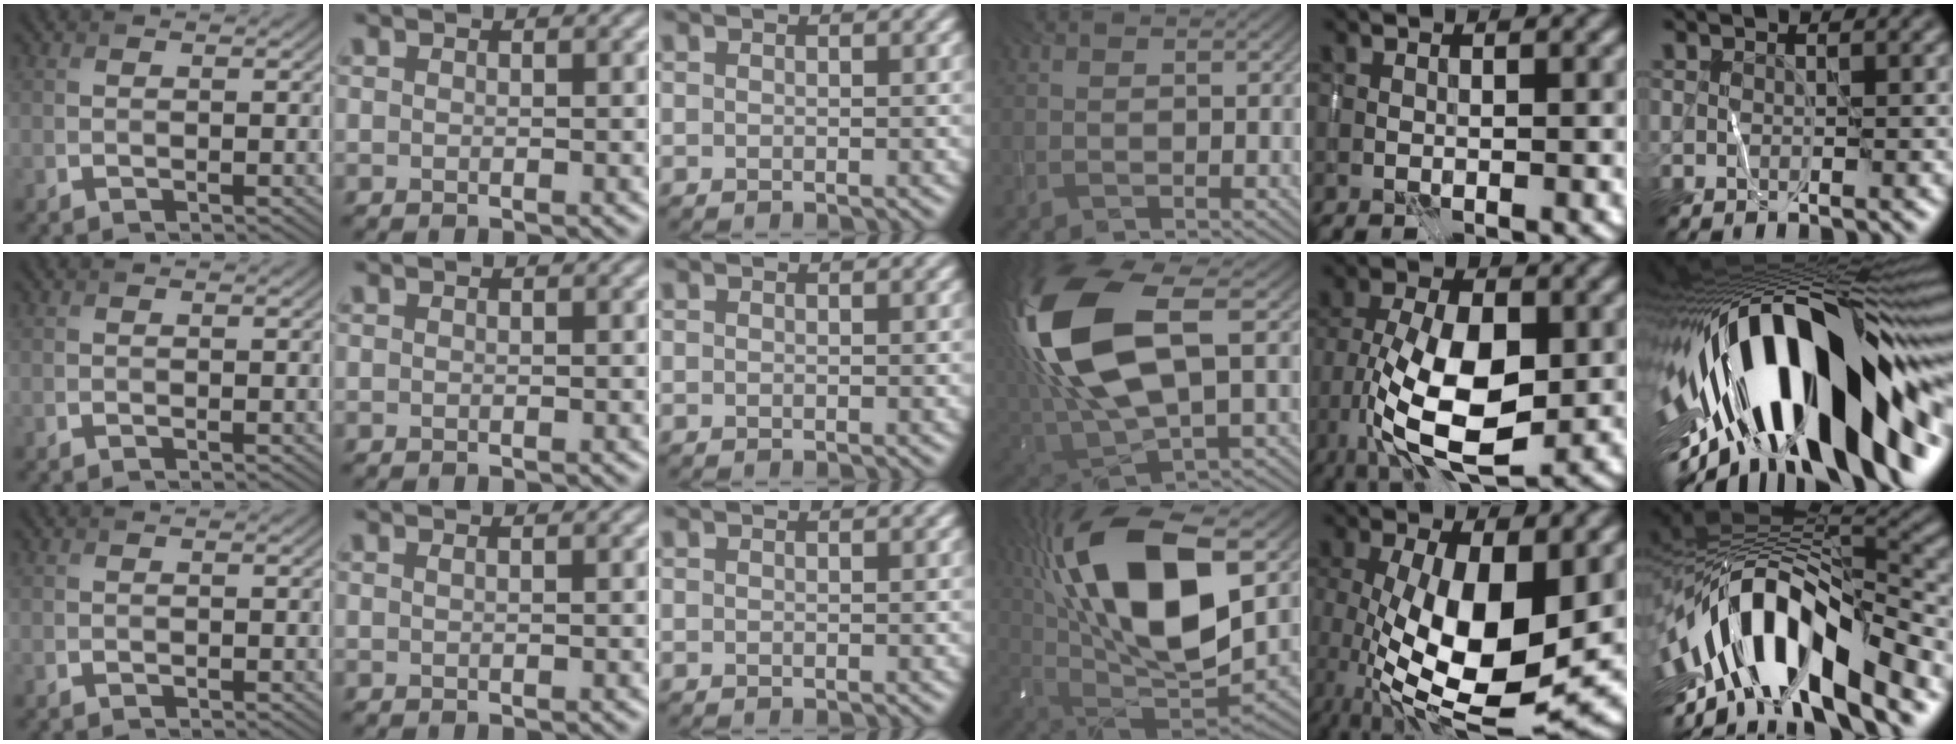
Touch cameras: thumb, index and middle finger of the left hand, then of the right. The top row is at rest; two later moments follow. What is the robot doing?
{"motion": "wipe", "object": "whiteboard"}